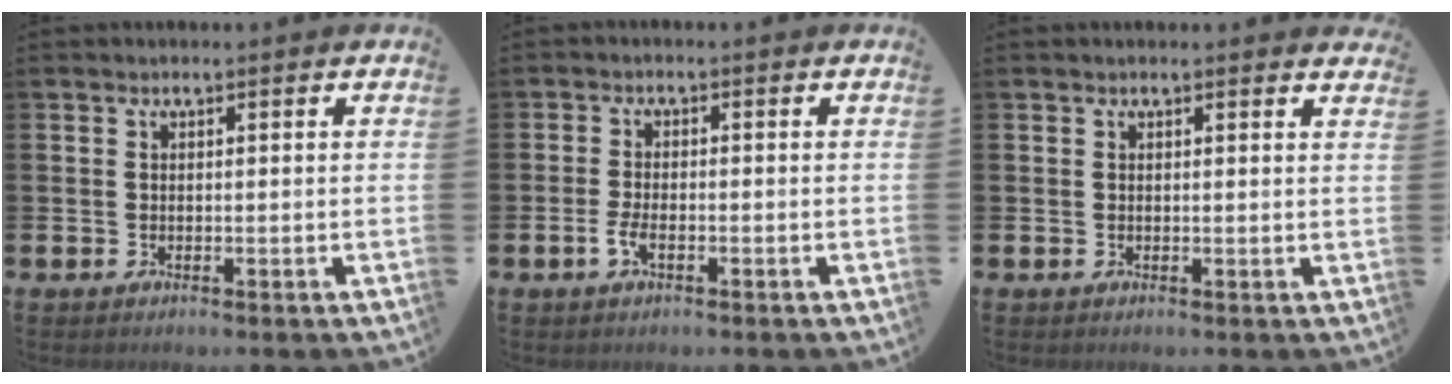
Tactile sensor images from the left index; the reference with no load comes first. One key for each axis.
{"total": 2.4, "fx": -1.0, "fy": 0.9, "fz": 2.0, "tx": -0.035, "ty": 0.002, "tz": -0.018}
{"total": 0.7, "fx": 0.7, "fy": 0.0, "fz": 0.1, "tx": 0.003, "ty": -0.003, "tz": 0.013}